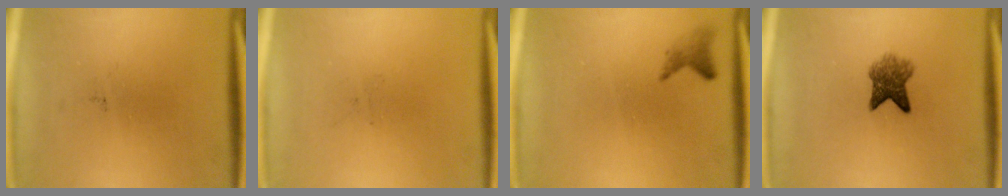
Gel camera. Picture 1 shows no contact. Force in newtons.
{"total": 0.0}
{"total": 1.4}
{"total": 4.7}